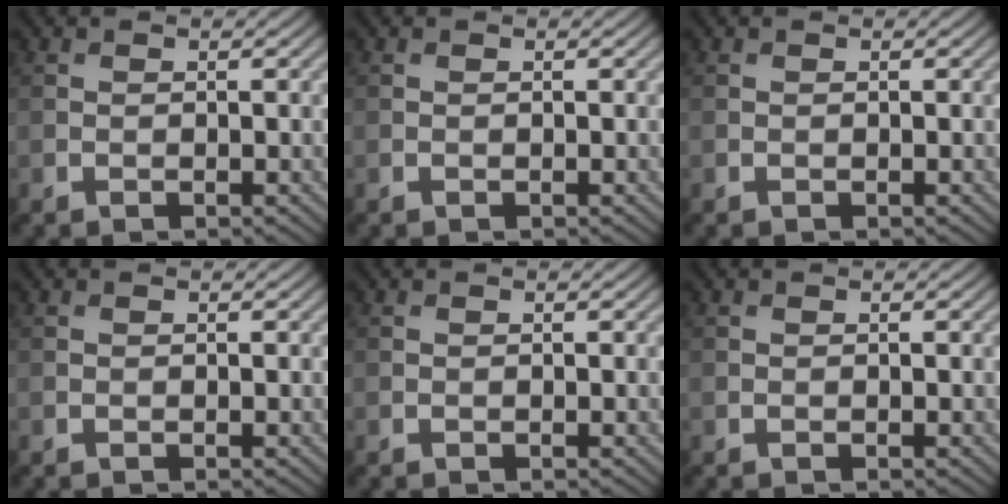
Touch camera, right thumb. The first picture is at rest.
{"total": 0.0}
{"total": 0.0}
{"total": 0.0}
{"total": 0.0}
{"total": 0.0}